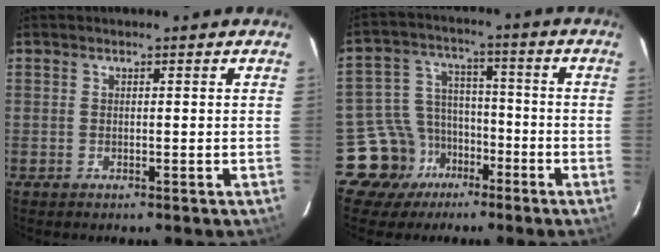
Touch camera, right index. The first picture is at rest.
{"total": 10.4, "force": [-6.5, 8.1, 0.8], "torque": [-0.037, 0.043, -0.104]}